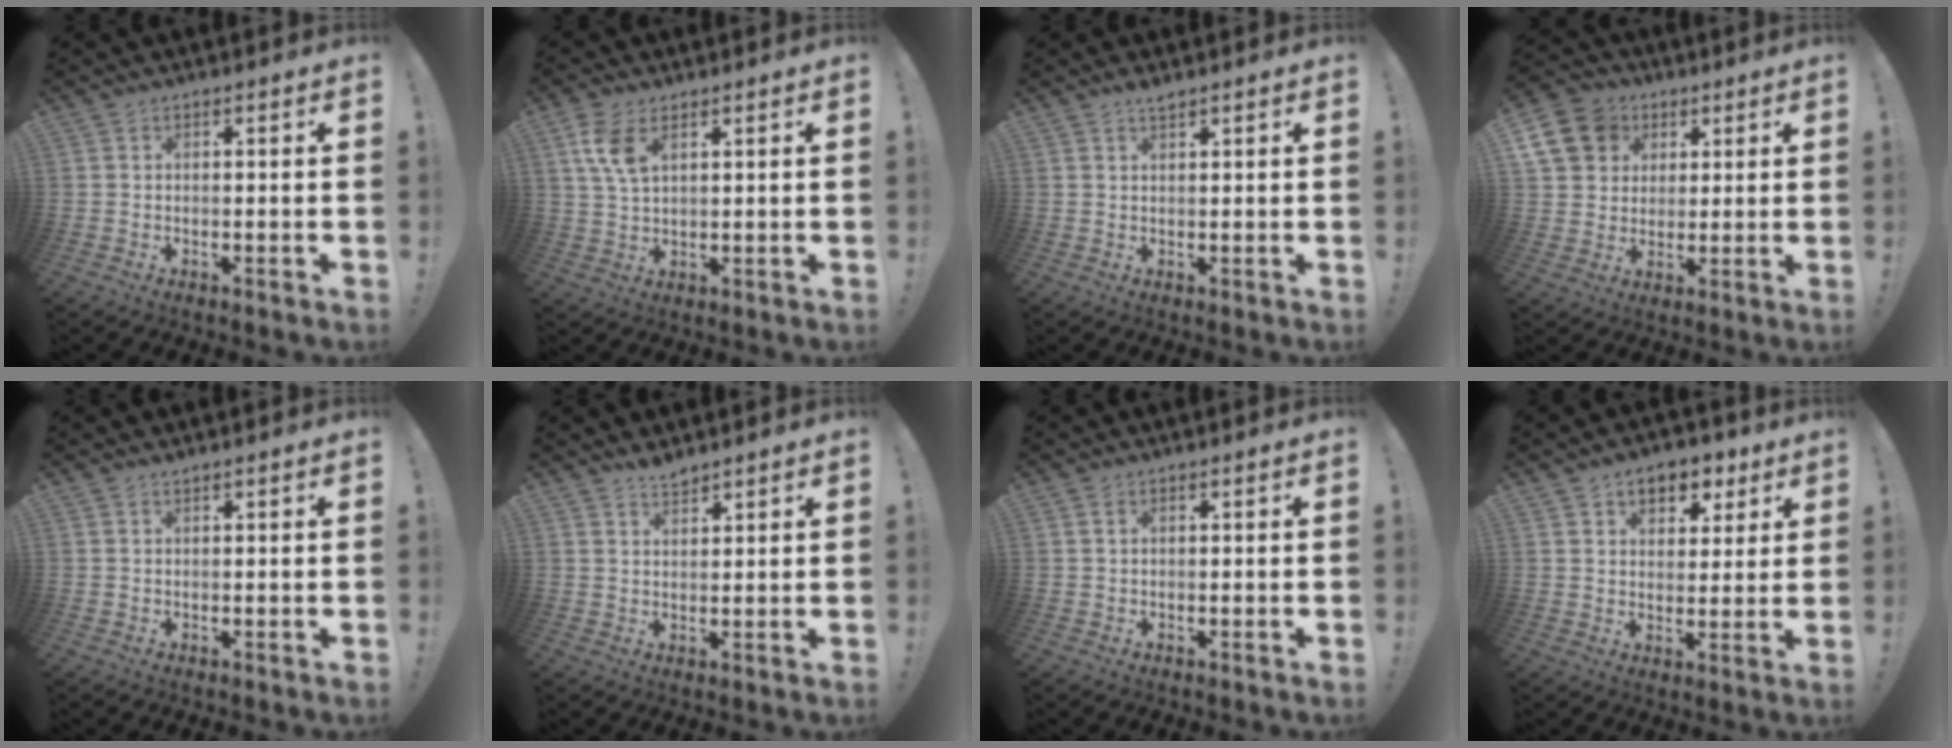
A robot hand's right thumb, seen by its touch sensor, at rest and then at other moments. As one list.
[{"total": 7.2, "force": [3.4, 3.5, 5.4], "torque": [-0.114, -0.010, 0.062]}, {"total": 1.7, "force": [1.5, 0.0, 0.7], "torque": [-0.009, -0.008, 0.026]}, {"total": 13.4, "force": [4.7, 11.5, 5.2], "torque": [-0.078, -0.017, 0.098]}, {"total": 0.6, "force": [0.6, -0.2, 0.2], "torque": [0.003, -0.002, 0.009]}, {"total": 3.1, "force": [2.9, 0.6, 0.9], "torque": [-0.008, -0.023, 0.051]}, {"total": 0.7, "force": [0.3, 0.2, 0.6], "torque": [-0.014, 0.001, 0.006]}, {"total": 8.5, "force": [4.6, 5.9, 4.1], "torque": [-0.049, -0.022, 0.084]}]